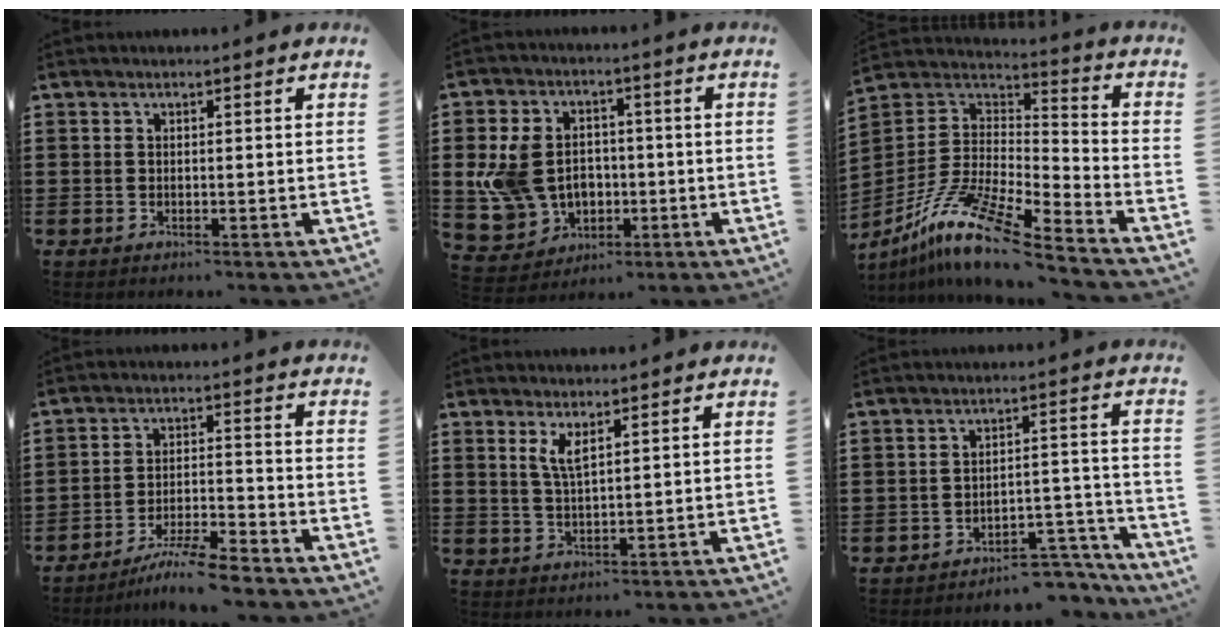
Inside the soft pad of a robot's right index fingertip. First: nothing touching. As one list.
[{"total": 9.6, "force": [-0.1, 8.0, 5.3], "torque": [-0.157, 0.016, -0.001]}, {"total": 13.3, "force": [-10.1, 1.5, 8.6], "torque": [-0.177, 0.007, -0.198]}, {"total": 6.6, "force": [-5.9, 0.1, 2.9], "torque": [-0.060, -0.004, -0.115]}, {"total": 3.2, "force": [1.9, 0.8, 2.5], "torque": [-0.054, 0.003, 0.032]}, {"total": 4.5, "force": [-4.1, 1.1, 1.5], "torque": [-0.027, 0.010, -0.083]}]